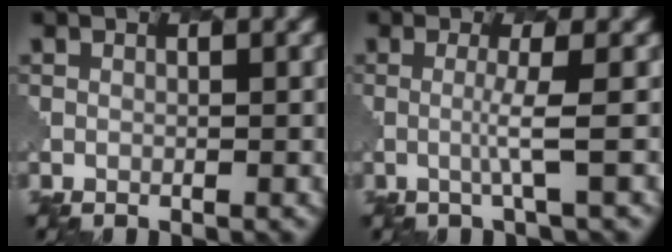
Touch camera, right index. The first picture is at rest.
{"total": 1.8, "force": [0.0, 0.0, 1.8], "torque": [-0.035, -0.003, -0.008]}